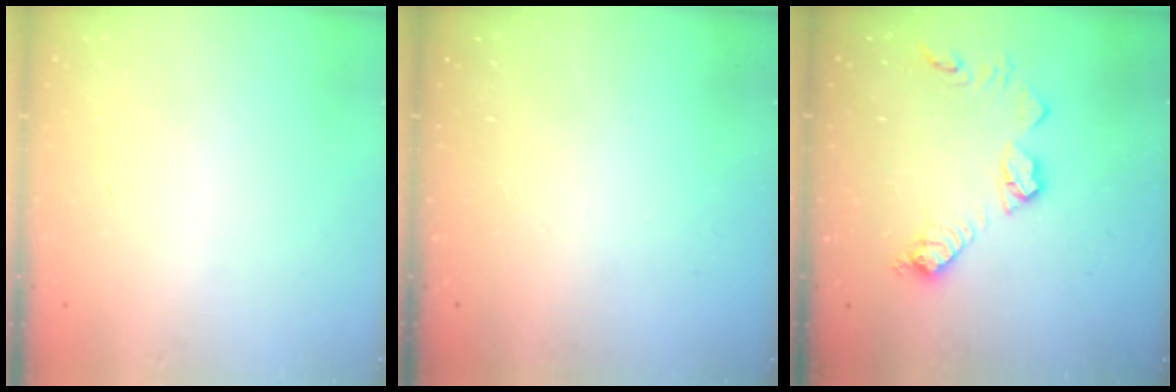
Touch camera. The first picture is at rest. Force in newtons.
{"total": 0.0}
{"total": 11.6, "press": 11.6, "slide": 0.3}